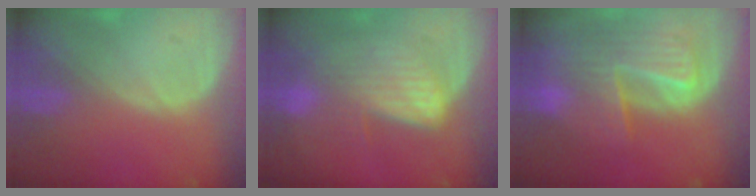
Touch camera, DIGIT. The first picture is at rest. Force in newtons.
{"total": 6.9, "press": 6.2, "slide": 2.9}
{"total": 10.3, "press": 8.9, "slide": 5.1}